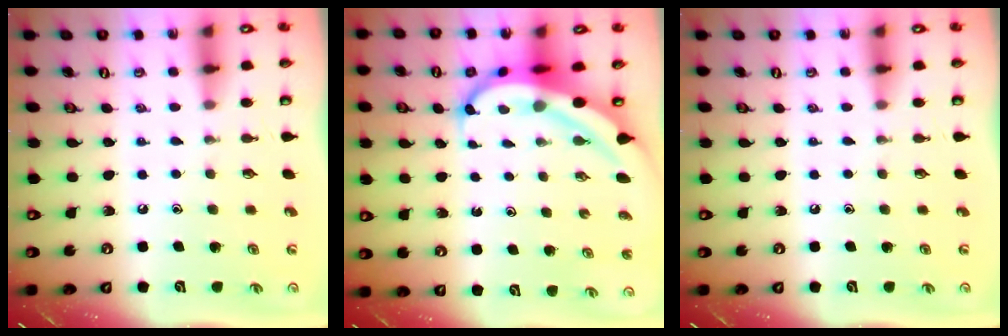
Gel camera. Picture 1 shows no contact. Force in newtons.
{"total": 7.6, "press": 7.5, "slide": 1.5}
{"total": 0.0}